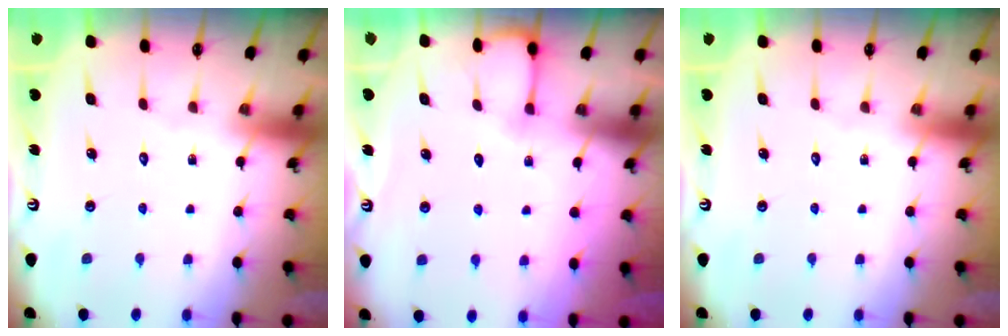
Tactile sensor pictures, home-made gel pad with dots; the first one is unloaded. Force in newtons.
{"total": 4.5, "press": 4.5, "slide": 0.4}
{"total": 0.0}